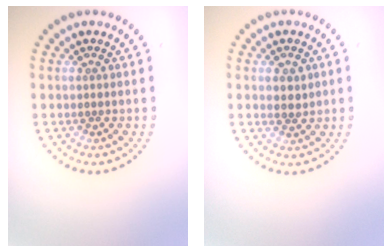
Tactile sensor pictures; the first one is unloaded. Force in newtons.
{"total": 1.1, "press": 1.1, "slide": 0.3}